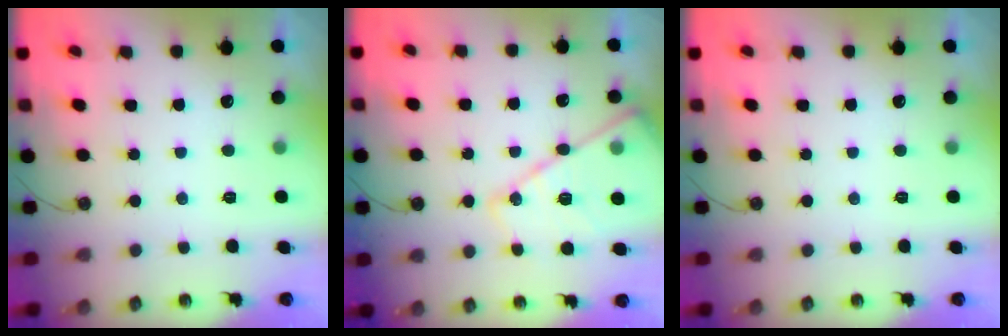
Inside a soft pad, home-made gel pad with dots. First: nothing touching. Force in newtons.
{"total": 15.1, "press": 15.1, "slide": 1.3}
{"total": 0.0}